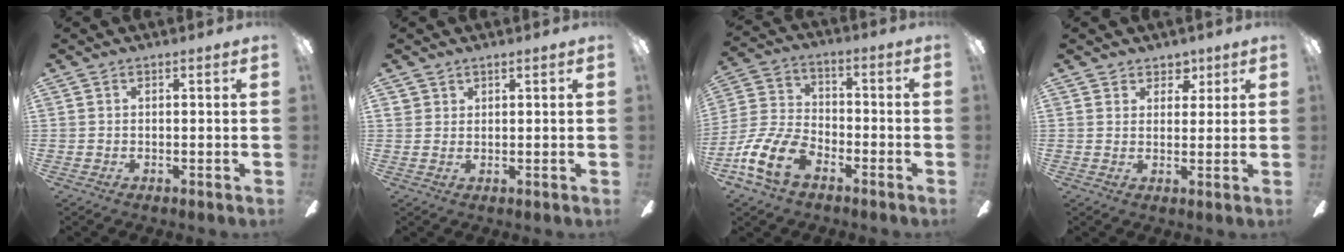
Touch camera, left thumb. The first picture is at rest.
{"total": 1.4, "force": [1.2, 0.7, 0.2], "torque": [-0.005, -0.001, 0.023]}
{"total": 14.4, "force": [-7.5, 8.6, 8.8], "torque": [-0.191, 0.041, -0.138]}
{"total": 4.2, "force": [3.0, 2.9, 0.6], "torque": [0.008, -0.014, 0.049]}